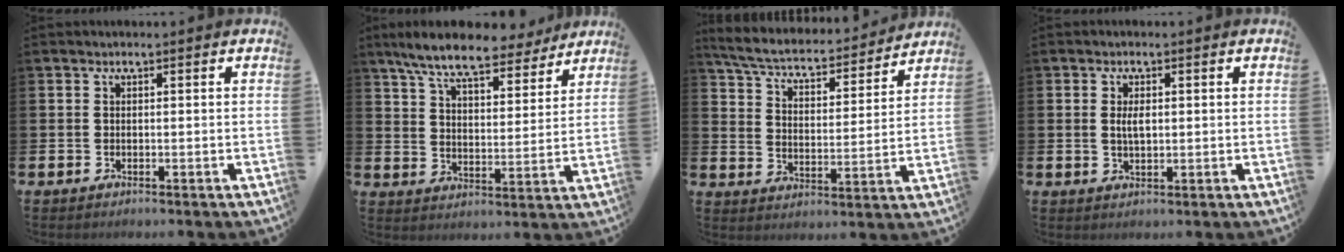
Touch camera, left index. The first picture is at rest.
{"total": 9.4, "force": [8.4, 1.7, 3.9], "torque": [-0.103, -0.039, 0.149]}
{"total": 5.8, "force": [5.4, 1.2, 1.8], "torque": [-0.065, -0.043, 0.088]}
{"total": 2.3, "force": [0.5, 1.1, 2.0], "torque": [-0.029, 0.001, 0.003]}